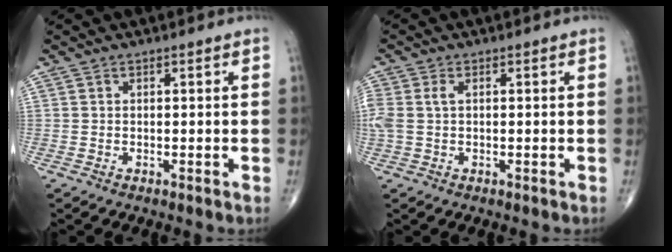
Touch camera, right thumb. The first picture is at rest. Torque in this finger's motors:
{"motor_torque": [0.12, 0.06, 0.51, 0.10, 0.13]}